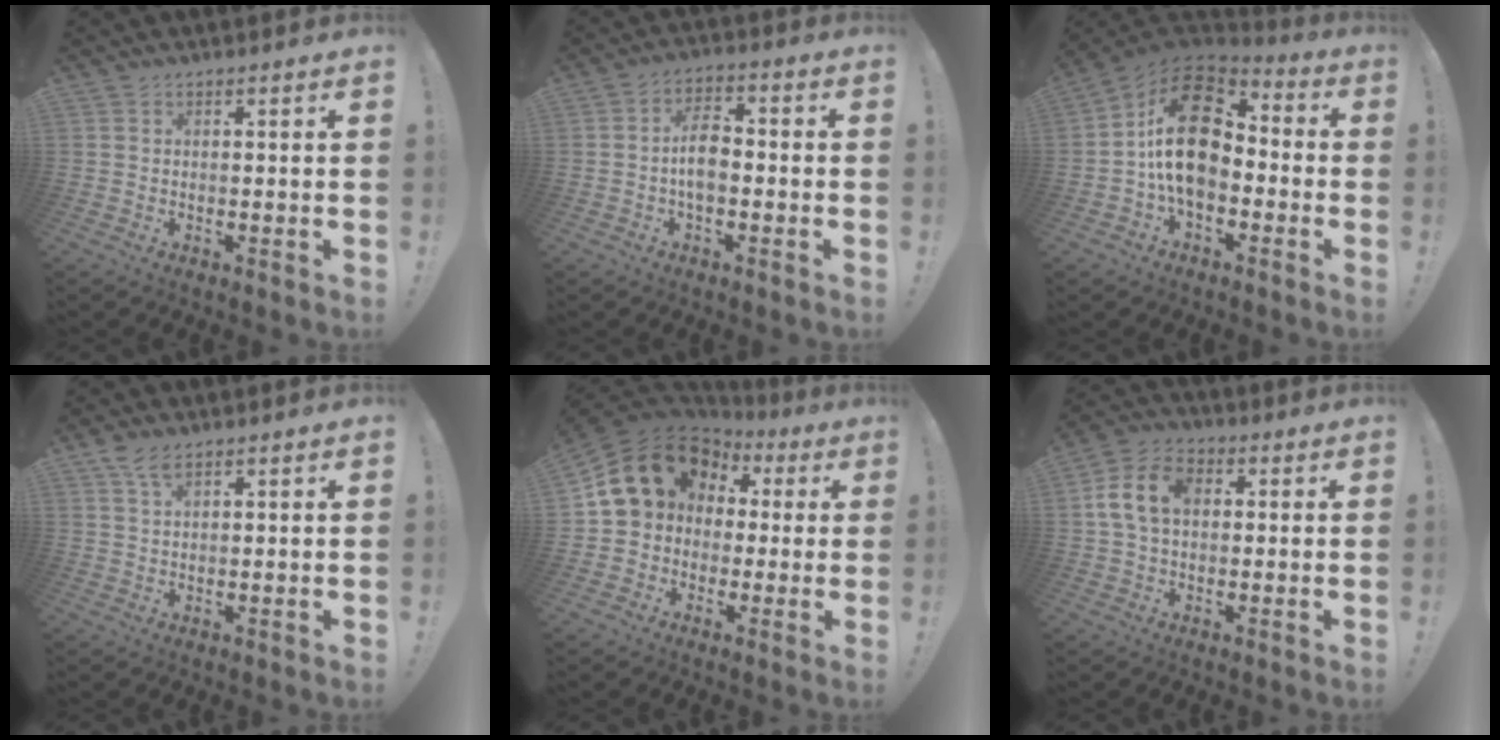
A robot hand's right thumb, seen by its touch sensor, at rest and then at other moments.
{"total": 7.7, "force": [-1.0, 4.5, 6.2], "torque": [-0.111, 0.008, -0.018]}
{"total": 20.3, "force": [1.4, 13.0, 15.6], "torque": [-0.271, 0.016, 0.028]}
{"total": 4.2, "force": [2.7, 1.8, 2.7], "torque": [-0.049, -0.010, 0.049]}
{"total": 16.7, "force": [5.5, 13.5, 8.1], "torque": [-0.123, -0.015, 0.118]}
{"total": 11.1, "force": [1.5, 7.6, 8.0], "torque": [-0.153, 0.013, 0.029]}